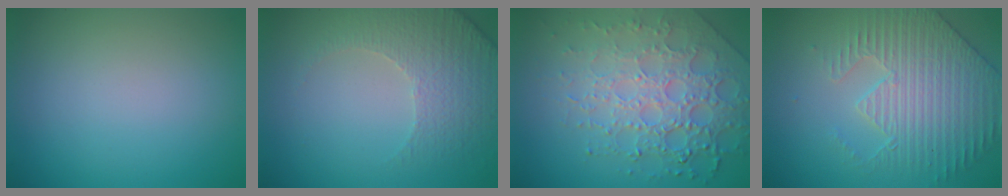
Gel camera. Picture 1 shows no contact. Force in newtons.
{"total": 4.9, "press": 3.5, "slide": 3.5}
{"total": 8.1, "press": 5.6, "slide": 5.9}
{"total": 4.2, "press": 4.2, "slide": 0.5}